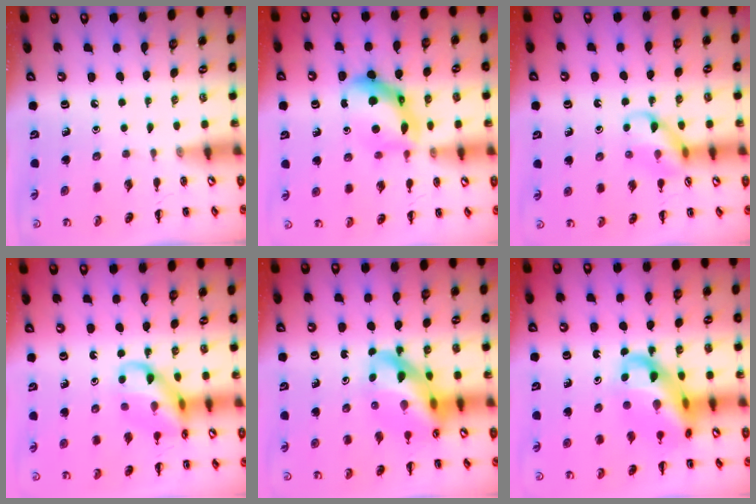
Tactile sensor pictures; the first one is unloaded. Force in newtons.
{"total": 11.6, "press": 11.6, "slide": 0.2}
{"total": 11.7, "press": 11.6, "slide": 1.1}
{"total": 12.7, "press": 12.6, "slide": 1.3}
{"total": 18.0, "press": 17.3, "slide": 4.8}
{"total": 17.9, "press": 17.3, "slide": 4.3}